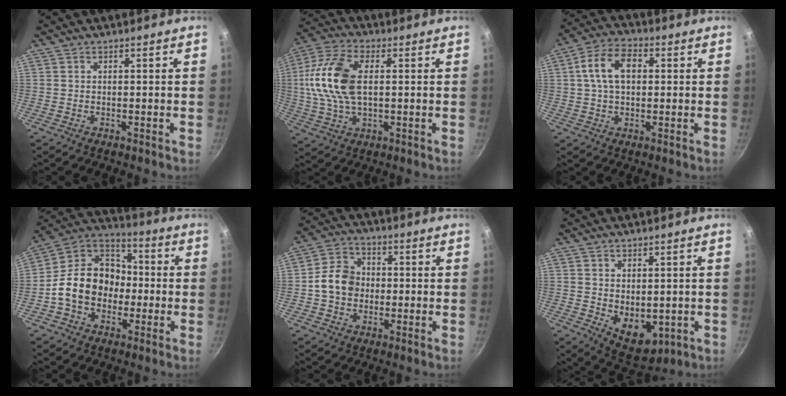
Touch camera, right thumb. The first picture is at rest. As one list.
[{"total": 15.1, "force": [1.8, 8.3, 12.5], "torque": [-0.246, 0.015, 0.022]}, {"total": 7.9, "force": [1.4, 4.9, 6.0], "torque": [-0.100, 0.018, 0.018]}, {"total": 16.2, "force": [-2.9, 12.9, 9.3], "torque": [-0.120, 0.053, -0.068]}, {"total": 8.8, "force": [-0.7, 7.3, 4.8], "torque": [-0.054, 0.022, -0.027]}, {"total": 8.1, "force": [-0.3, 5.4, 6.0], "torque": [-0.065, -0.018, 0.016]}]